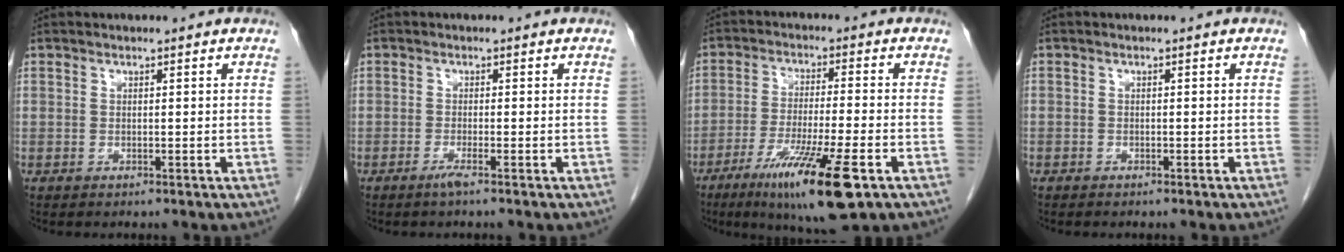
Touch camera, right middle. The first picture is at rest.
{"total": 1.5, "force": [-1.1, -0.3, 1.1], "torque": [-0.022, -0.002, -0.023]}
{"total": 14.0, "force": [-7.2, 0.8, 11.9], "torque": [-0.211, -0.041, -0.117]}
{"total": 0.5, "force": [-0.4, 0.3, 0.0], "torque": [-0.007, 0.003, -0.008]}